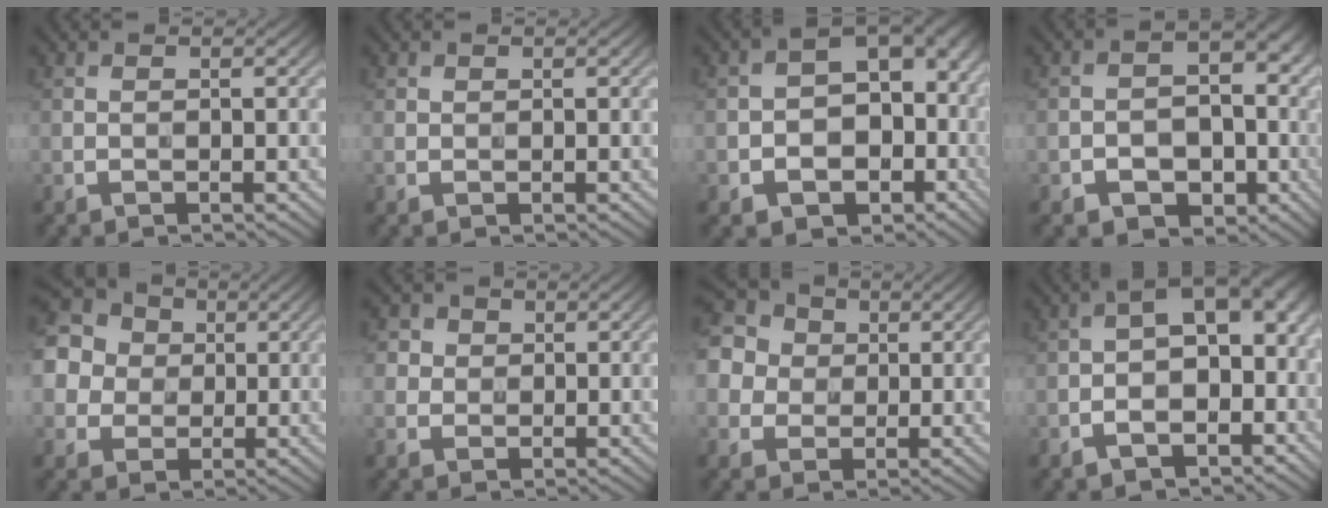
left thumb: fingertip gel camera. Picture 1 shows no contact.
{"total": 0.6, "force": [0.4, 0.5, 0.1], "torque": [0.000, -0.002, 0.009]}
{"total": 12.7, "force": [-3.1, 9.1, 8.3], "torque": [-0.110, -0.022, -0.050]}
{"total": 8.3, "force": [-3.1, 6.1, 4.6], "torque": [-0.058, -0.009, -0.048]}
{"total": 15.7, "force": [4.1, 13.8, 6.4], "torque": [-0.210, 0.032, 0.053]}
{"total": 3.4, "force": [1.1, 3.1, 1.0], "torque": [-0.037, -0.006, 0.016]}
{"total": 12.1, "force": [3.1, 10.5, 5.1], "torque": [-0.163, 0.031, 0.041]}
{"total": 10.8, "force": [-2.3, 6.2, 8.5], "torque": [-0.110, 0.004, -0.037]}